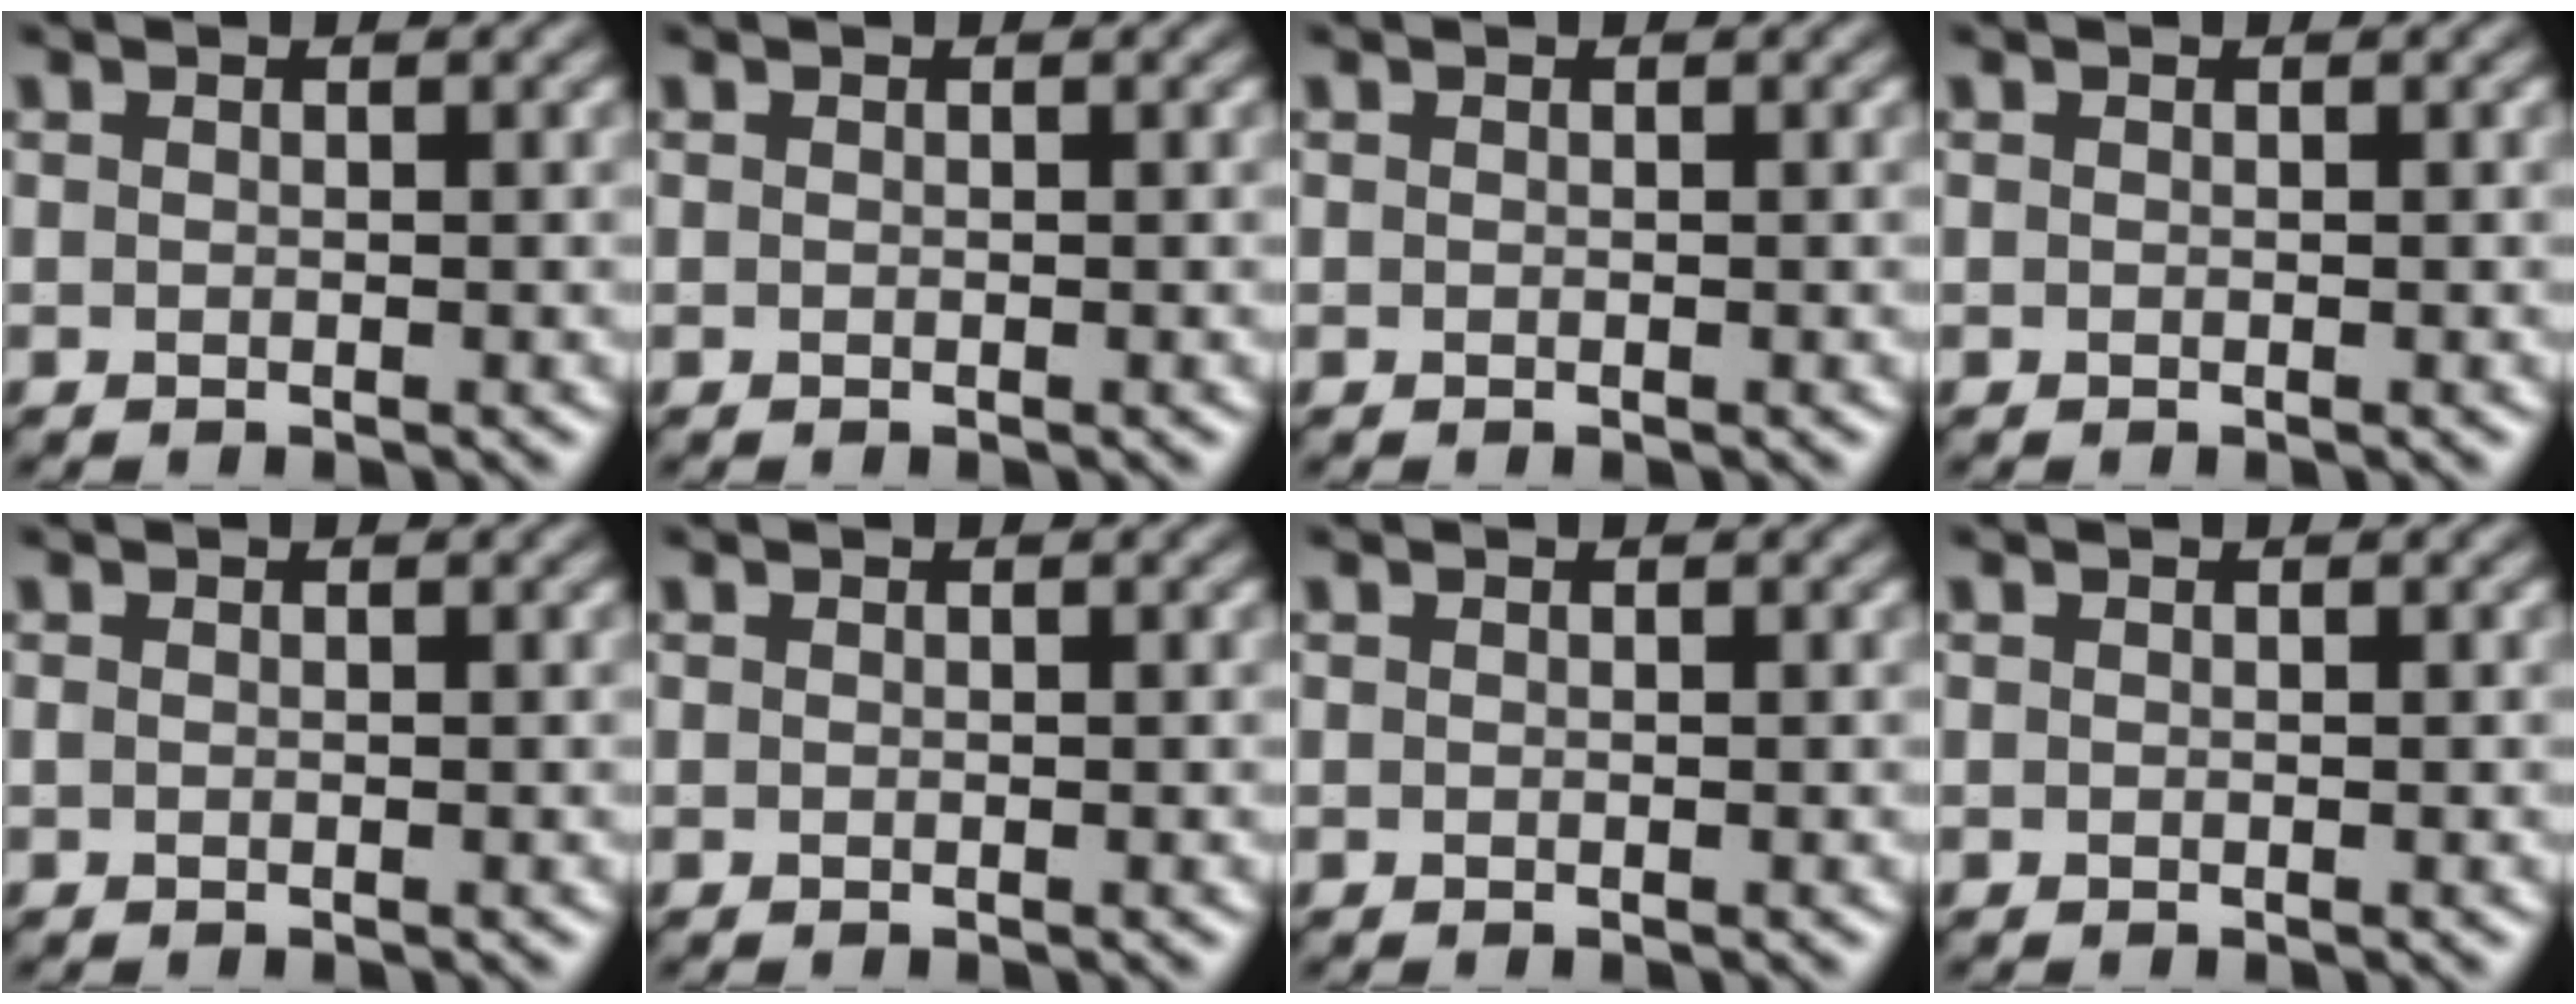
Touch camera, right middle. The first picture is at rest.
{"total": 0.0}
{"total": 0.0}
{"total": 0.0}
{"total": 0.0}
{"total": 0.0}
{"total": 0.0}
{"total": 0.0}